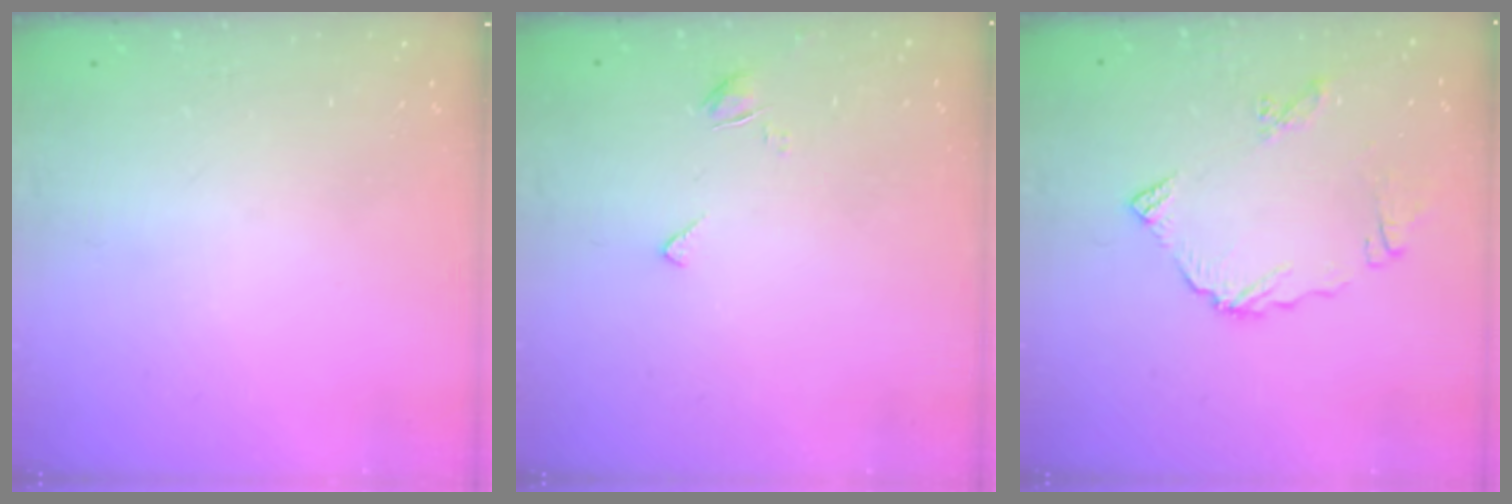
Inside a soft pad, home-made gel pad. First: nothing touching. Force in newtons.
{"total": 2.9, "press": 2.8, "slide": 0.4}
{"total": 9.9, "press": 9.9, "slide": 1.3}